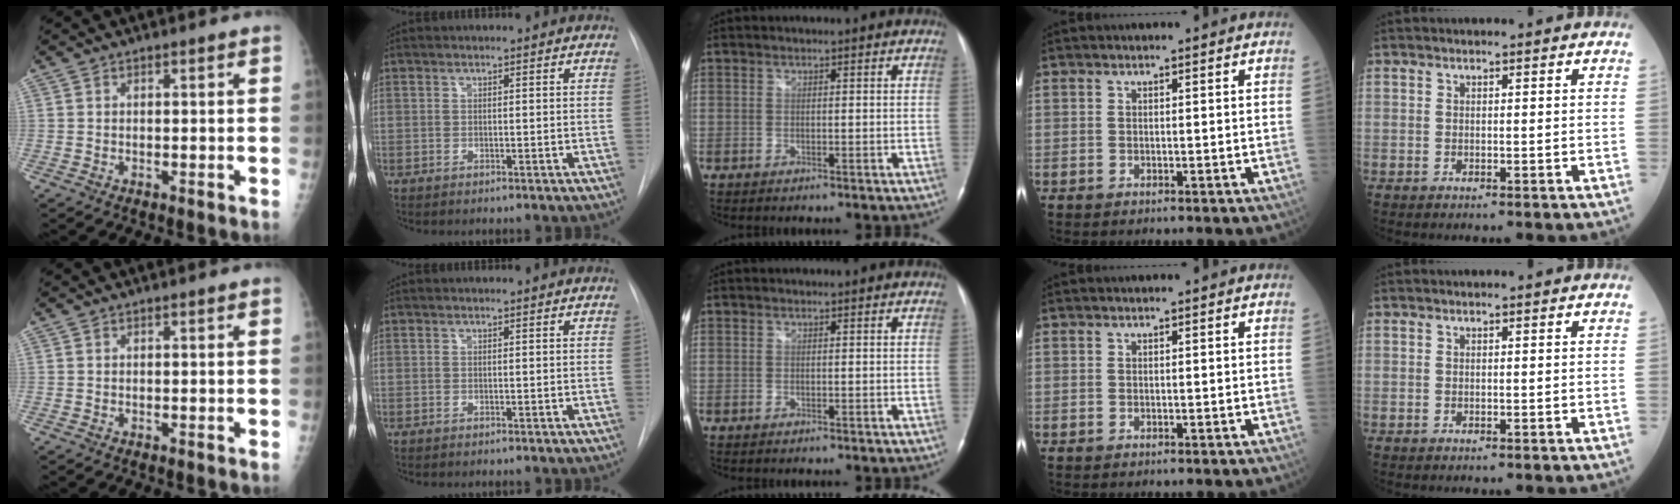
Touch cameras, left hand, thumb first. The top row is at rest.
{}